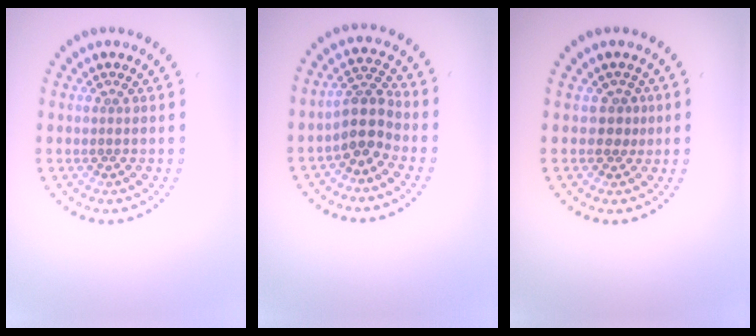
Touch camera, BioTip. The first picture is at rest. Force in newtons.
{"total": 3.4, "press": 2.8, "slide": 1.9}
{"total": 1.5, "press": 1.1, "slide": 1.0}